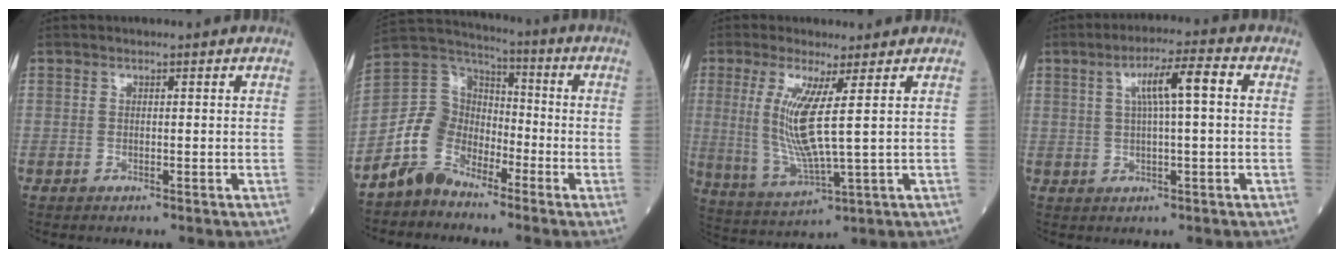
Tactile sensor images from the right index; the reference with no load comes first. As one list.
[{"total": 8.7, "force": [-5.7, 6.2, 2.3], "torque": [-0.054, 0.040, -0.117]}, {"total": 9.1, "force": [2.0, 0.0, 8.9], "torque": [-0.196, -0.019, 0.044]}, {"total": 6.7, "force": [1.6, 0.4, 6.5], "torque": [-0.115, 0.016, 0.028]}]